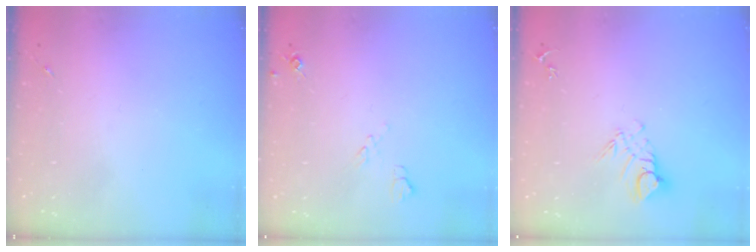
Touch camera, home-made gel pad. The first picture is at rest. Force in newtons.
{"total": 6.2, "press": 6.2, "slide": 1.0}
{"total": 7.9, "press": 7.8, "slide": 0.8}